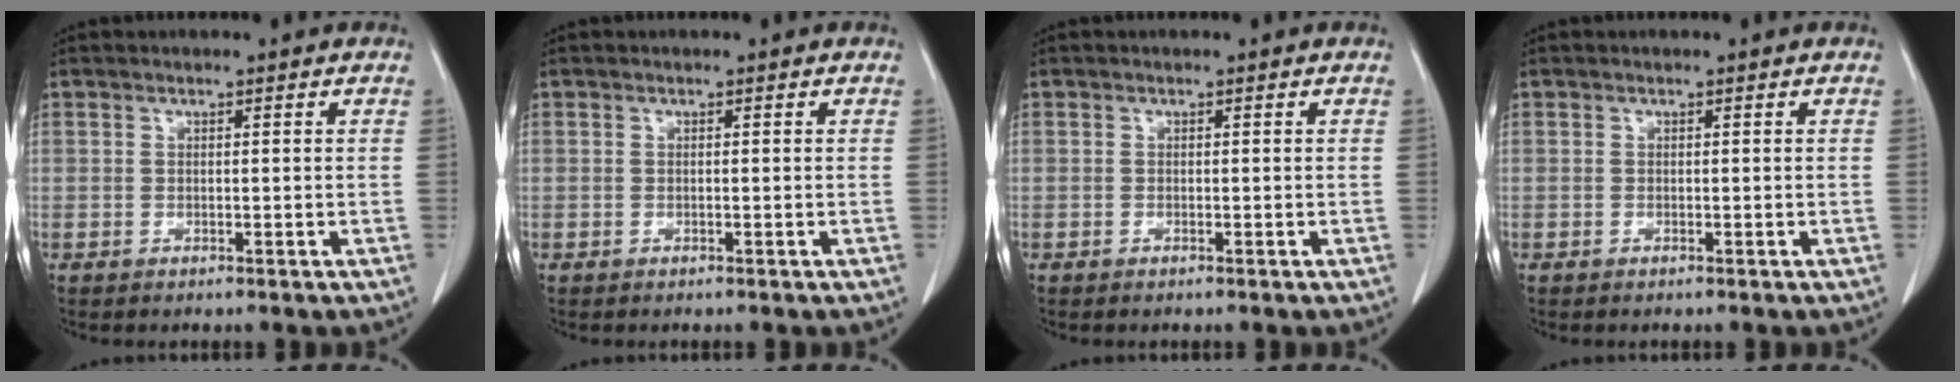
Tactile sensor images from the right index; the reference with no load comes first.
{"total": 0.0}
{"total": 0.0}
{"total": 0.0}